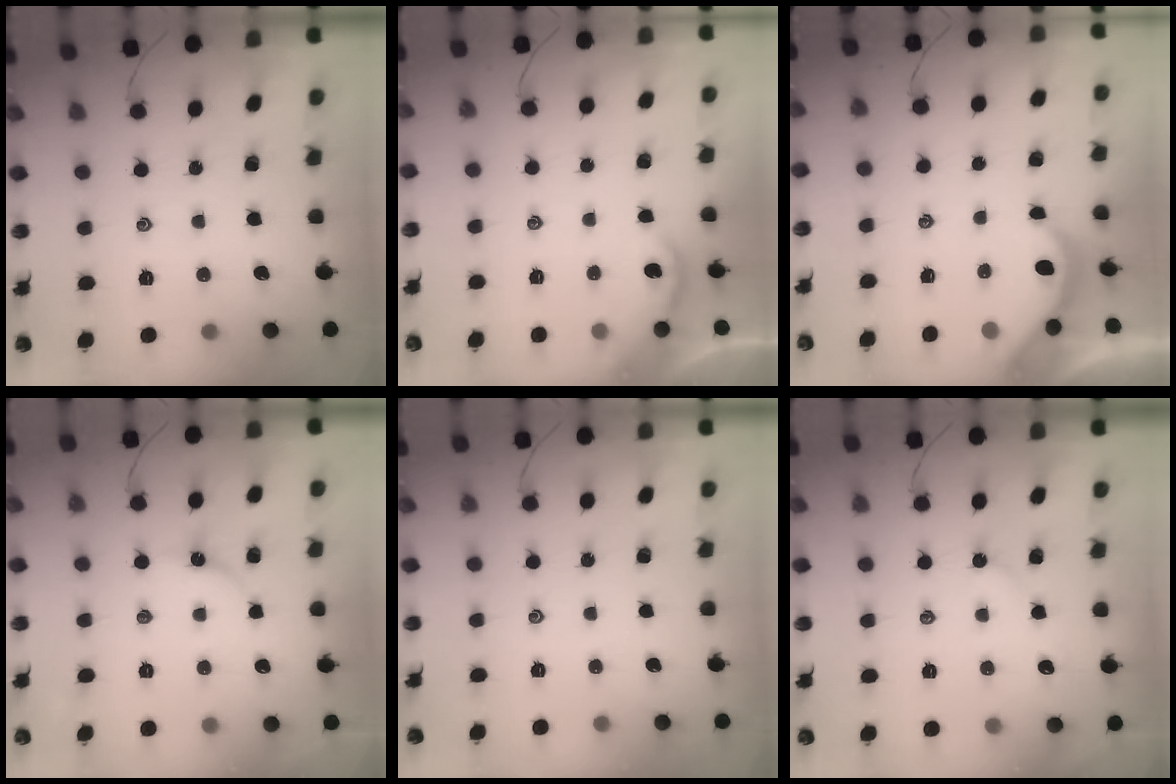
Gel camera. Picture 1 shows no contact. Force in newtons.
{"total": 1.8, "press": 1.7, "slide": 0.5}
{"total": 2.9, "press": 2.9, "slide": 0.2}
{"total": 3.7, "press": 3.7, "slide": 0.4}
{"total": 0.0}
{"total": 2.7, "press": 2.7, "slide": 0.3}